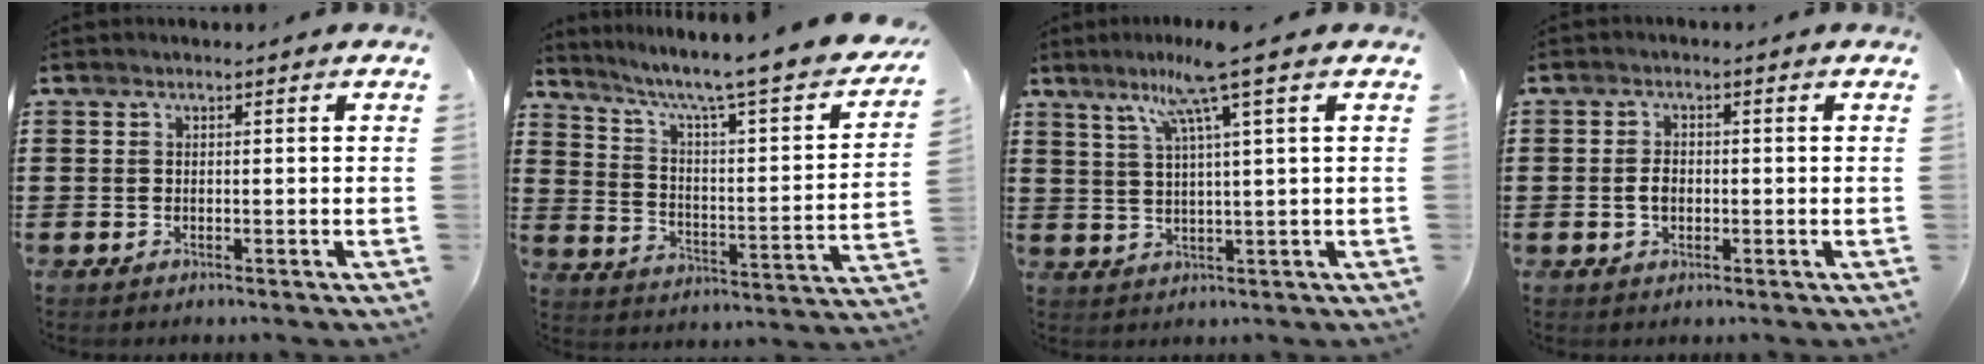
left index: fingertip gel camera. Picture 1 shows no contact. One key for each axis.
{"total": 6.1, "fx": 4.6, "fy": 0.1, "fz": 4.0, "tx": -0.091, "ty": -0.048, "tz": 0.064}
{"total": 7.7, "fx": 4.4, "fy": -0.6, "fz": 6.4, "tx": -0.133, "ty": 0.000, "tz": 0.072}
{"total": 2.4, "fx": -0.3, "fy": 1.4, "fz": 1.9, "tx": -0.038, "ty": 0.005, "tz": -0.006}